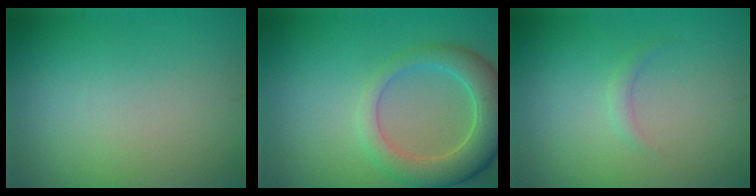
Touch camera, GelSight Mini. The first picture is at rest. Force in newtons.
{"total": 5.3, "press": 5.3, "slide": 0.8}
{"total": 0.8, "press": 0.8, "slide": 0.0}